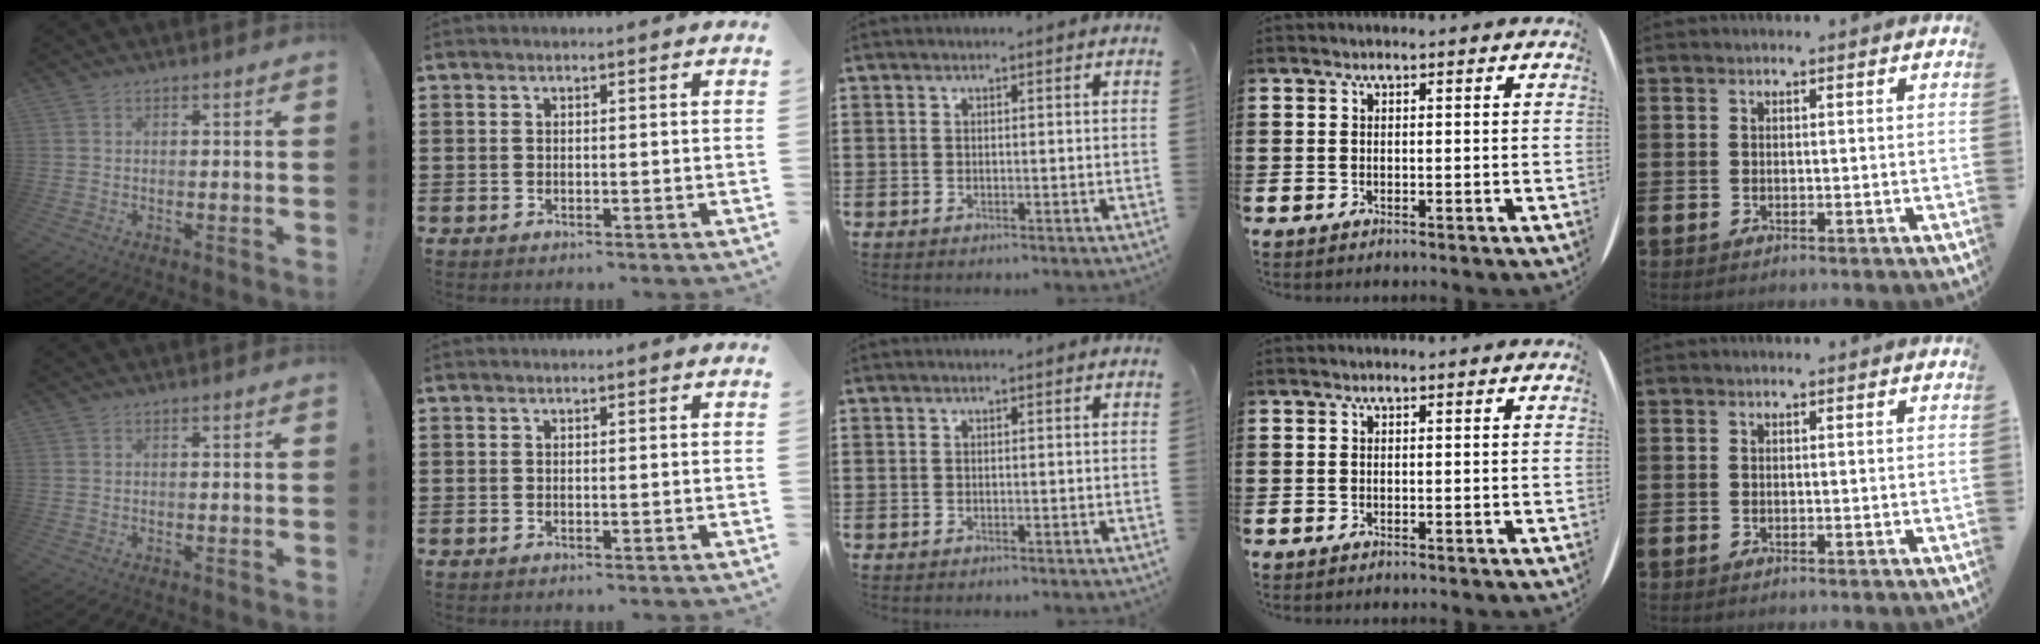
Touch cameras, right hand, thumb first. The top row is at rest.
{}